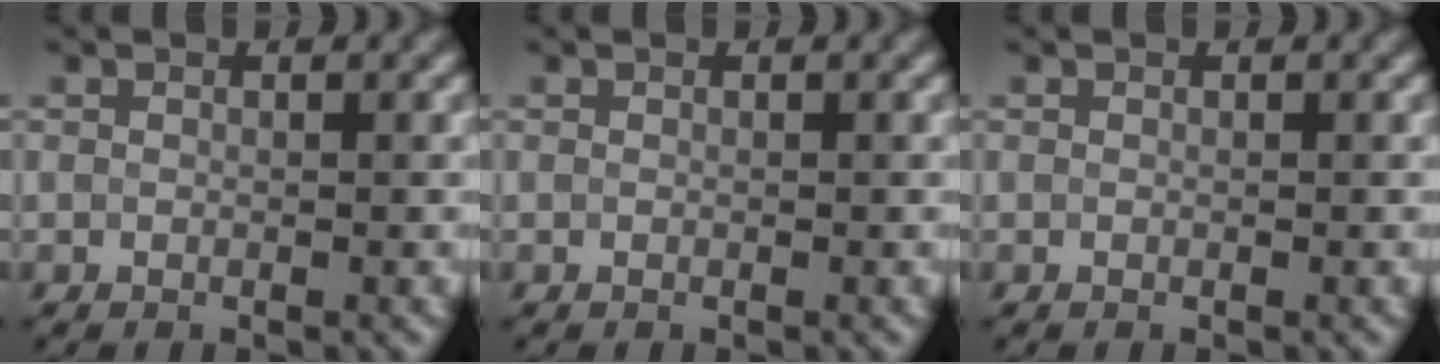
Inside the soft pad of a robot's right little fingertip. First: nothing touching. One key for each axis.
{"total": 0.0}
{"total": 0.0}